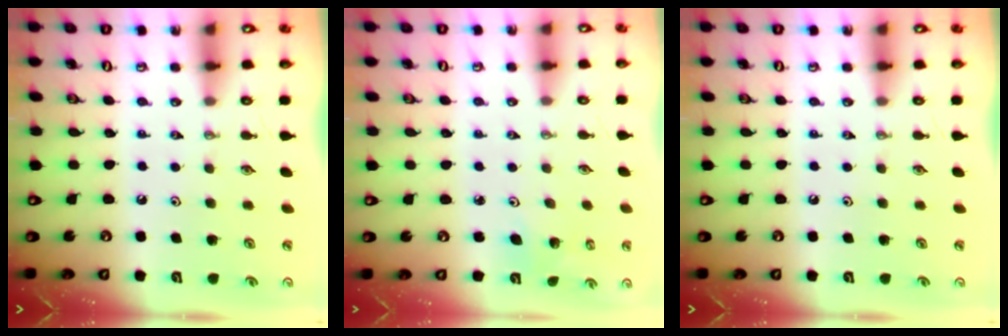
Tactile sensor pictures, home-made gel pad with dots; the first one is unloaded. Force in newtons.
{"total": 4.5, "press": 4.3, "slide": 1.3}
{"total": 0.0}